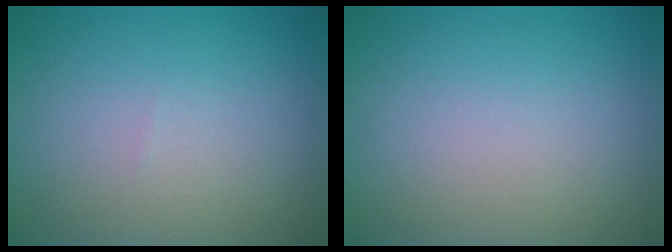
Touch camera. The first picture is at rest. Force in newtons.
{"total": 0.0}